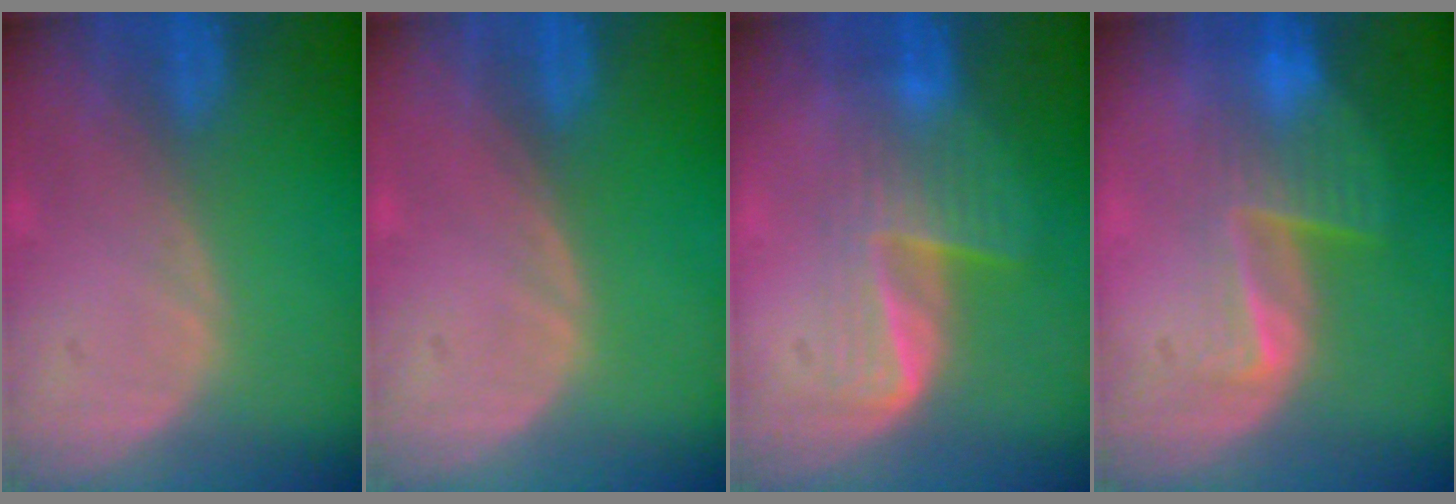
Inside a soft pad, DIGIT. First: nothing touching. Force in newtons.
{"total": 0.0}
{"total": 7.1, "press": 5.8, "slide": 4.1}
{"total": 6.6, "press": 5.6, "slide": 3.6}